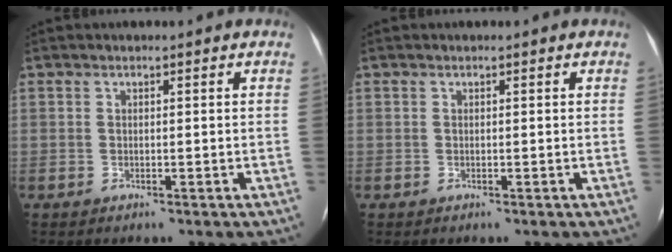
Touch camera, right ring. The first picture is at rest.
{"total": 0.0}